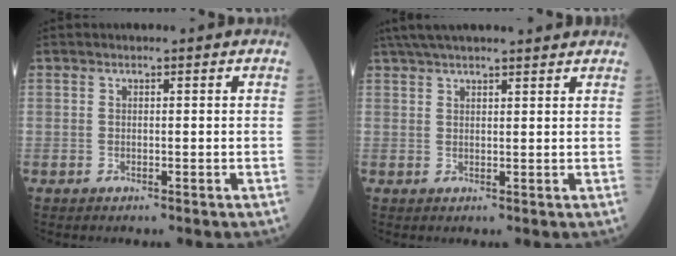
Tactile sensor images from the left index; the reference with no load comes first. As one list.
[{"total": 13.1, "force": [11.6, 1.4, 5.9], "torque": [-0.100, 0.045, 0.170]}]